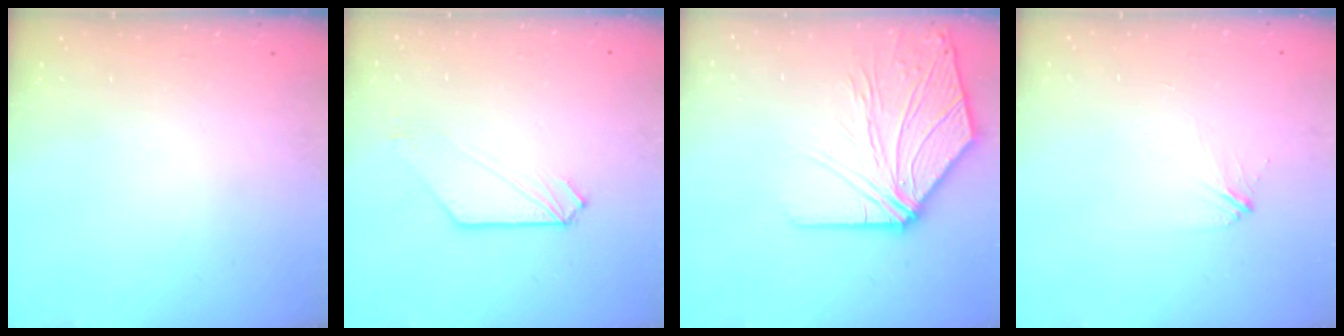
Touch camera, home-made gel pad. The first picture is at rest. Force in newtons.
{"total": 1.1, "press": 1.1, "slide": 0.1}
{"total": 11.4, "press": 11.3, "slide": 1.4}
{"total": 2.1, "press": 2.1, "slide": 0.1}